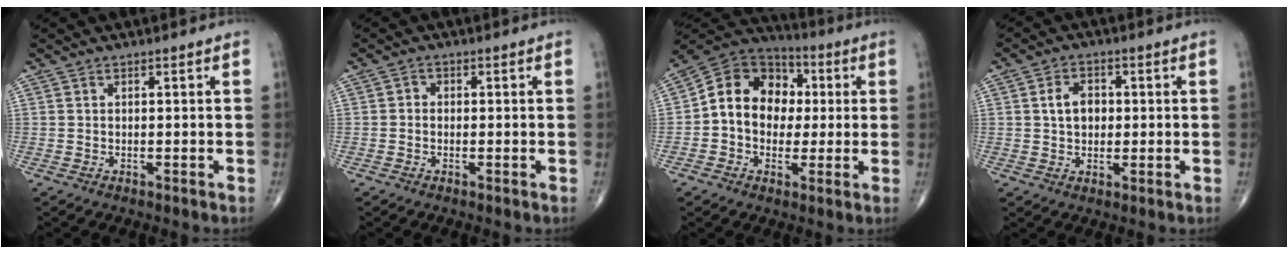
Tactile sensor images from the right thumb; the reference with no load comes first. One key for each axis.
{"total": 1.3, "fx": -0.3, "fy": 1.1, "fz": 0.5, "tx": 0.005, "ty": 0.005, "tz": -0.011}
{"total": 14.1, "fx": 0.9, "fy": 11.5, "fz": 8.2, "tx": -0.097, "ty": 0.032, "tz": 0.004}
{"total": 5.4, "fx": 0.6, "fy": 3.9, "fz": 3.7, "tx": -0.046, "ty": 0.007, "tz": 0.007}